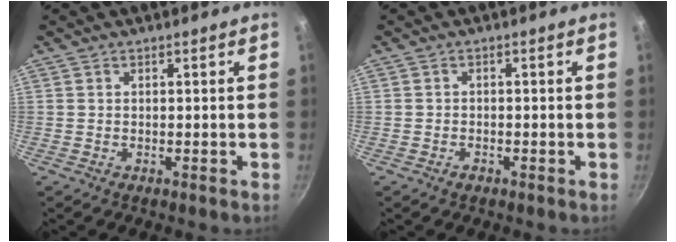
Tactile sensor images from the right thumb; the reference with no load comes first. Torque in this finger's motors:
{"motor_torque": [-0.27, -0.07, -0.32, 0.27, -0.02]}